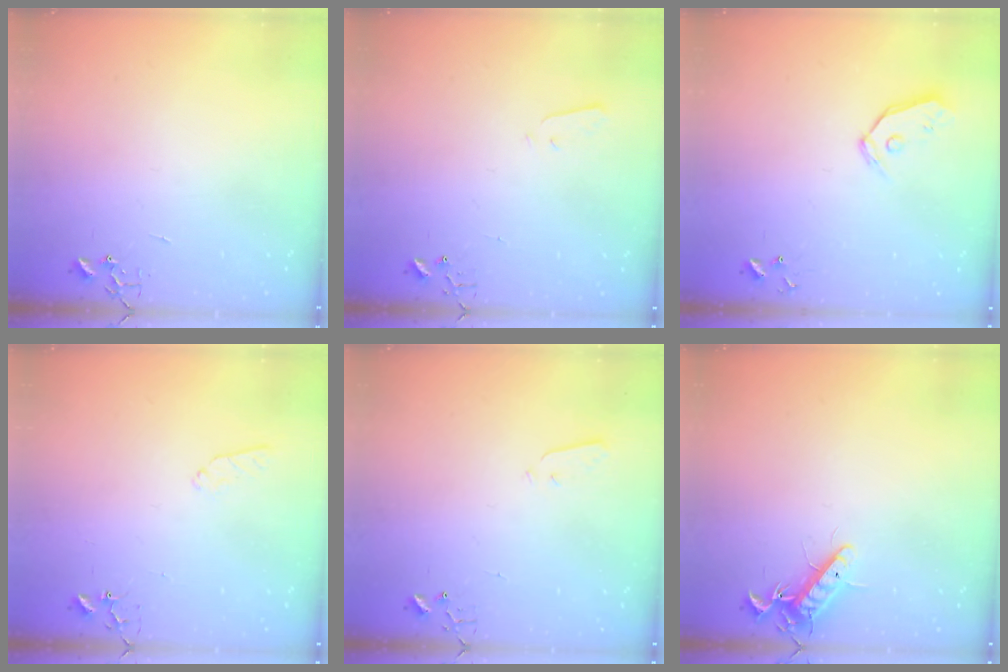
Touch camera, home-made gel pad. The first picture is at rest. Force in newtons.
{"total": 1.9, "press": 1.9, "slide": 0.4}
{"total": 6.9, "press": 6.9, "slide": 0.7}
{"total": 6.6, "press": 6.5, "slide": 0.6}
{"total": 3.3, "press": 3.2, "slide": 0.7}
{"total": 11.3, "press": 11.2, "slide": 1.5}